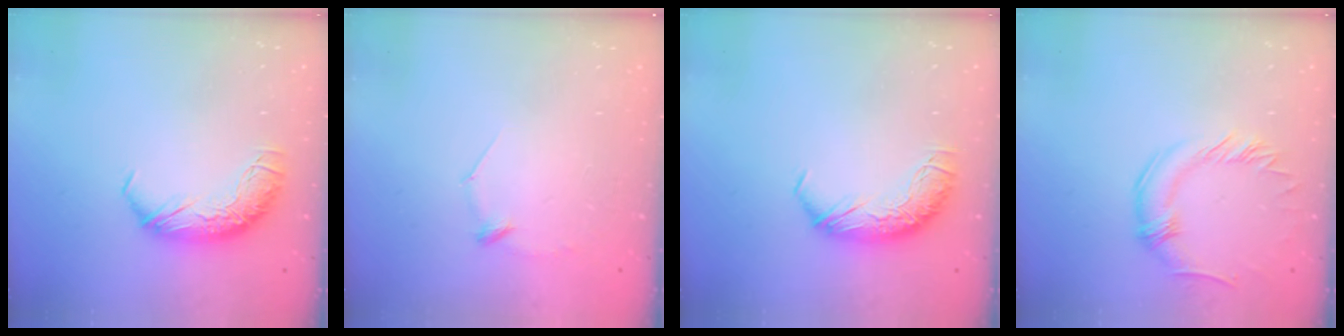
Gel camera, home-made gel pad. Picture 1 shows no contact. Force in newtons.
{"total": 7.7, "press": 7.7, "slide": 0.6}
{"total": 0.0}
{"total": 0.0}